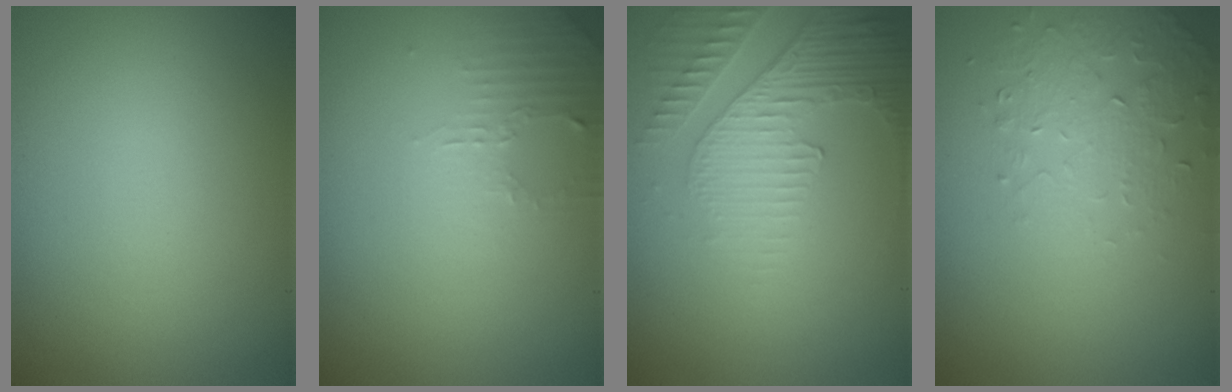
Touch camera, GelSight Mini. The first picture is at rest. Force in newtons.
{"total": 1.8, "press": 1.7, "slide": 0.5}
{"total": 4.2, "press": 3.0, "slide": 2.9}
{"total": 1.9, "press": 1.5, "slide": 1.1}